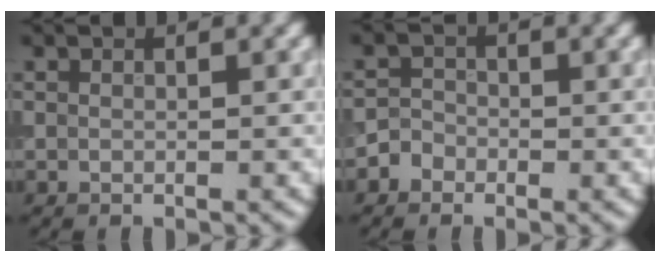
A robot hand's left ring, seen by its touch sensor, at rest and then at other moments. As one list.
[{"total": 1.4, "force": [-0.8, 1.2, 0.1], "torque": [0.010, 0.005, -0.021]}]